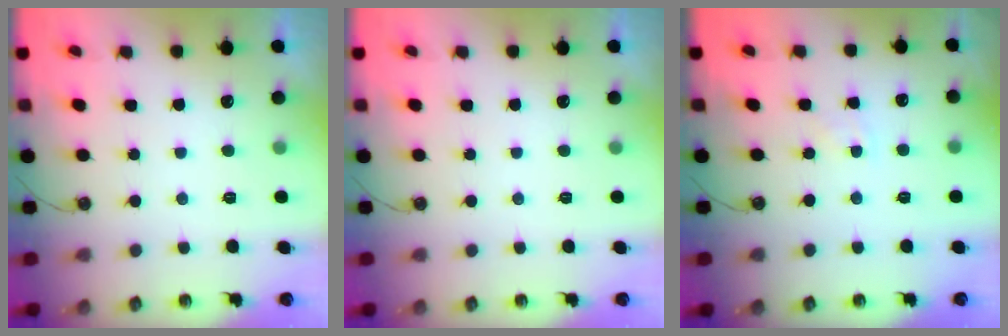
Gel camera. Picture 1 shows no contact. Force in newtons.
{"total": 0.0}
{"total": 2.7, "press": 2.7, "slide": 0.4}